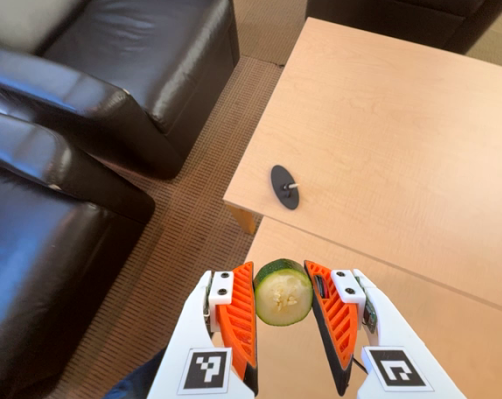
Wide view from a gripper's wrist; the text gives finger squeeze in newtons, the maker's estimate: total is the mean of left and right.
{"total": 11.3, "left": 10.4, "right": 12.1}